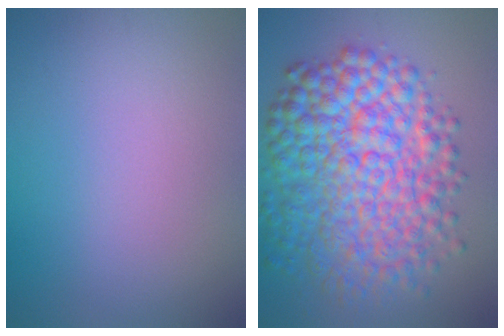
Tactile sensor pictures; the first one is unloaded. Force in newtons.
{"total": 10.6, "press": 10.6, "slide": 0.2}